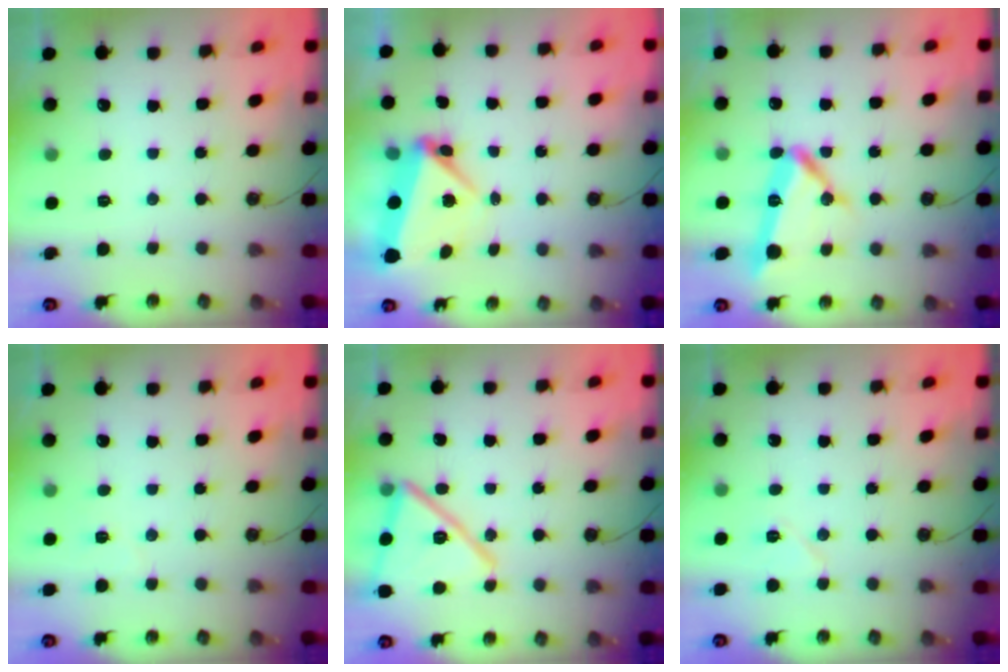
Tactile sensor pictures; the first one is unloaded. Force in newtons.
{"total": 5.9, "press": 5.0, "slide": 3.1}
{"total": 16.0, "press": 16.0, "slide": 1.3}
{"total": 3.8, "press": 2.9, "slide": 2.4}
{"total": 18.9, "press": 18.9, "slide": 1.0}
{"total": 6.0, "press": 5.9, "slide": 1.1}